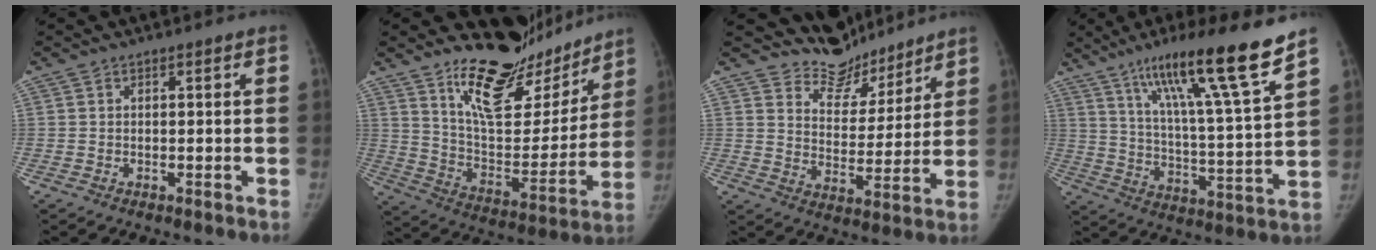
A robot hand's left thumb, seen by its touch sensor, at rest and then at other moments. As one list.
[{"total": 21.6, "force": [17.4, 8.6, 9.6], "torque": [-0.082, -0.120, 0.279]}, {"total": 9.9, "force": [9.2, 3.7, 0.1], "torque": [0.031, -0.080, 0.161]}, {"total": 19.8, "force": [13.5, 0.6, 14.4], "torque": [-0.216, -0.064, 0.222]}]